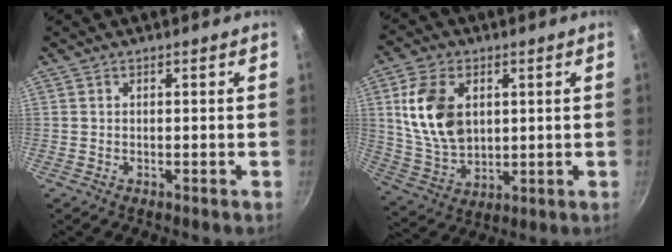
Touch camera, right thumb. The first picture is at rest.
{"total": 13.9, "force": [3.0, 9.4, 9.8], "torque": [-0.169, -0.017, 0.069]}